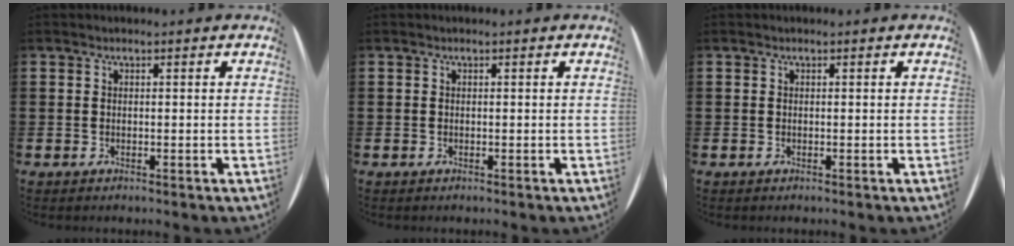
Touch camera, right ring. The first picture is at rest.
{"total": 0.0}
{"total": 0.0}